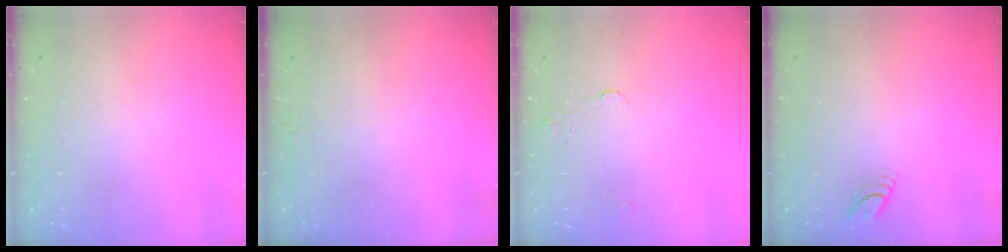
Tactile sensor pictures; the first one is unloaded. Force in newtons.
{"total": 2.5, "press": 2.5, "slide": 0.2}
{"total": 5.7, "press": 5.6, "slide": 0.6}
{"total": 3.6, "press": 3.6, "slide": 0.3}